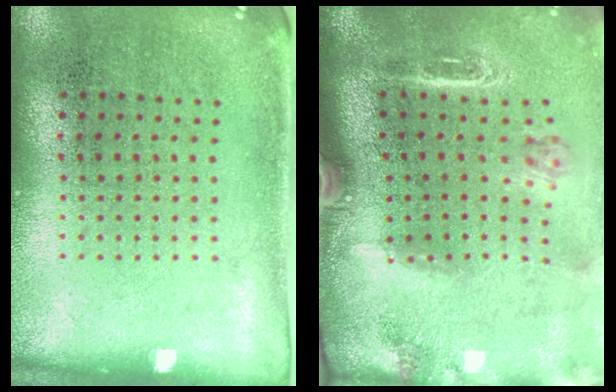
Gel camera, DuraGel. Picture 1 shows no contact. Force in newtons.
{"total": 3.0, "press": 2.1, "slide": 2.1}